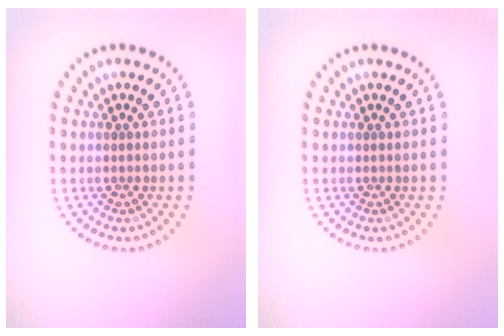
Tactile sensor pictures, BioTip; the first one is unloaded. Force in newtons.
{"total": 0.0}